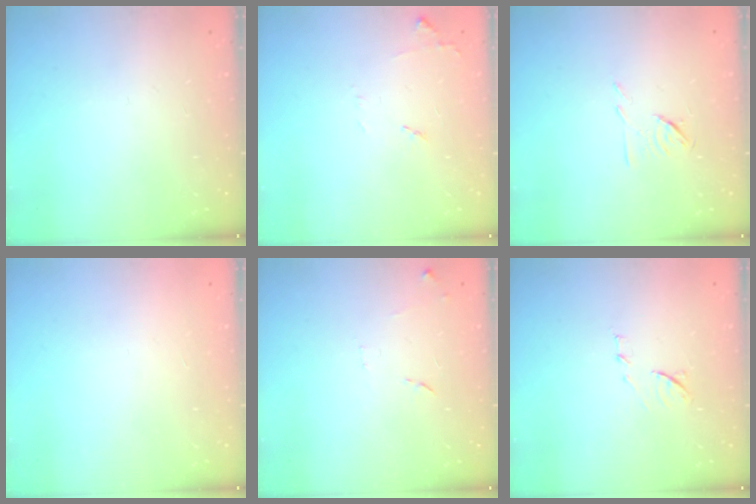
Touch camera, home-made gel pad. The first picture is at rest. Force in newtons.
{"total": 6.8, "press": 6.8, "slide": 0.9}
{"total": 5.8, "press": 5.7, "slide": 1.2}
{"total": 1.5, "press": 1.5, "slide": 0.1}
{"total": 7.5, "press": 7.5, "slide": 0.6}
{"total": 7.9, "press": 7.9, "slide": 0.7}